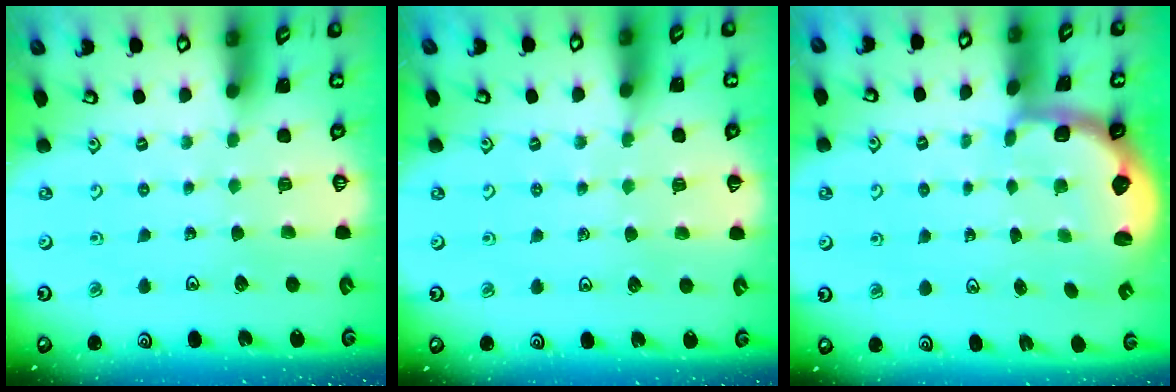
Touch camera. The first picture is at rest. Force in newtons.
{"total": 5.3, "press": 5.1, "slide": 1.3}
{"total": 2.6, "press": 2.0, "slide": 1.7}